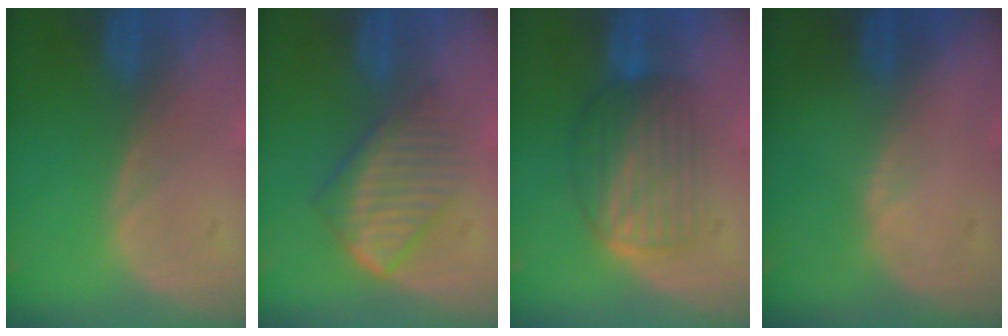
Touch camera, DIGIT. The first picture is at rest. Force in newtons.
{"total": 6.9, "press": 6.0, "slide": 3.5}
{"total": 6.2, "press": 6.1, "slide": 1.4}
{"total": 0.7, "press": 0.4, "slide": 0.5}